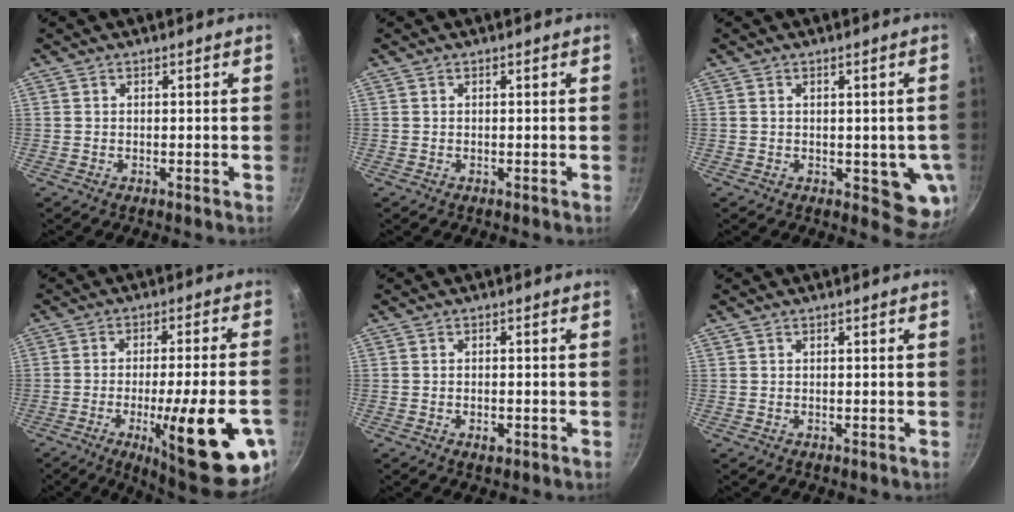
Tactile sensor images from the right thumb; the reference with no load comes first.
{"total": 0.0}
{"total": 7.3, "force": [-0.6, 3.9, 6.1], "torque": [-0.050, -0.007, -0.004]}
{"total": 22.8, "force": [-7.7, 5.0, 20.9], "torque": [-0.264, 0.011, -0.102]}
{"total": 2.0, "force": [-0.8, 1.1, 1.5], "torque": [-0.026, 0.002, -0.013]}
{"total": 0.0}